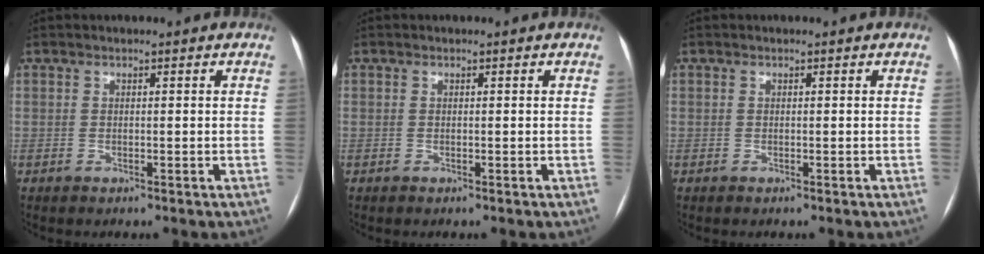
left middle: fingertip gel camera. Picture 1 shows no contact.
{"total": 0.0}
{"total": 0.0}